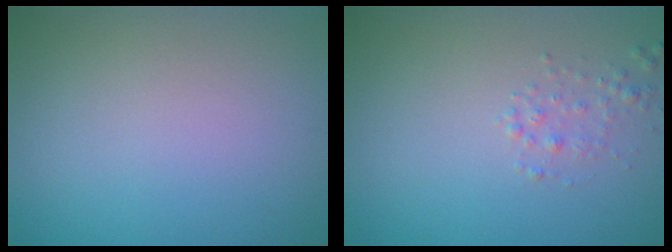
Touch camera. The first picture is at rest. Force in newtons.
{"total": 1.2, "press": 1.2, "slide": 0.1}